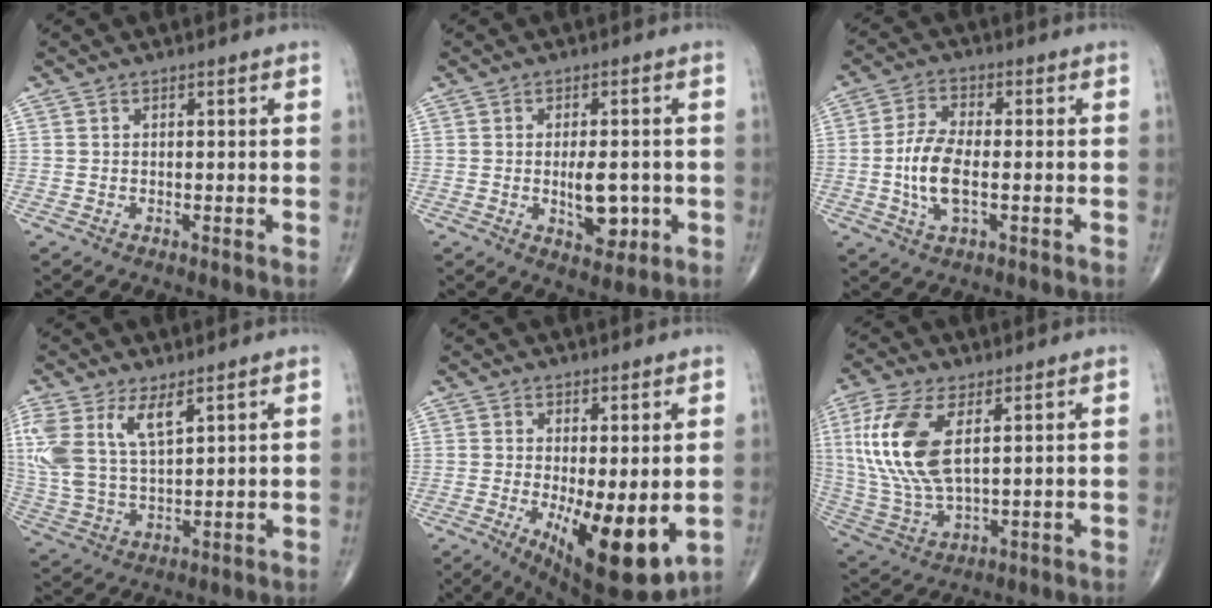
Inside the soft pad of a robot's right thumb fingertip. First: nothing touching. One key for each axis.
{"total": 7.0, "fx": -1.1, "fy": 3.3, "fz": 6.1, "tx": -0.077, "ty": -0.003, "tz": -0.008}
{"total": 8.7, "fx": -1.3, "fy": 3.8, "fz": 7.7, "tx": -0.162, "ty": 0.007, "tz": -0.028}
{"total": 11.8, "fx": 5.7, "fy": 5.1, "fz": 9.0, "tx": -0.199, "ty": -0.015, "tz": 0.124}
{"total": 13.3, "fx": -2.6, "fy": 4.6, "fz": 12.2, "tx": -0.178, "ty": -0.028, "tz": -0.022}
{"total": 15.5, "fx": 4.2, "fy": 6.8, "fz": 13.3, "tx": -0.299, "ty": -0.010, "tz": 0.089}